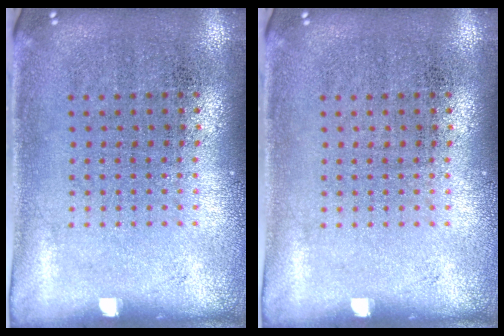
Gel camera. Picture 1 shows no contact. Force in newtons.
{"total": 0.0}